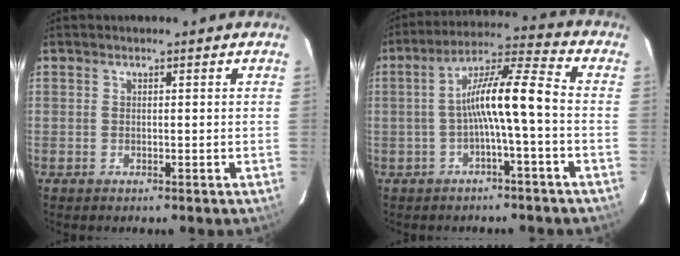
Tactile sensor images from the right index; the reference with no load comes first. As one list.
[{"total": 9.6, "force": [-2.1, 0.3, 9.3], "torque": [-0.182, 0.023, -0.038]}]